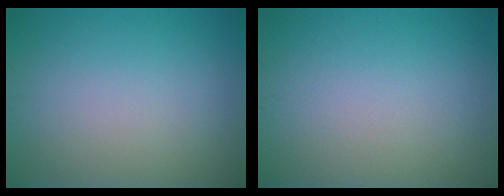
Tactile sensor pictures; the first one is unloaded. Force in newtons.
{"total": 0.0}